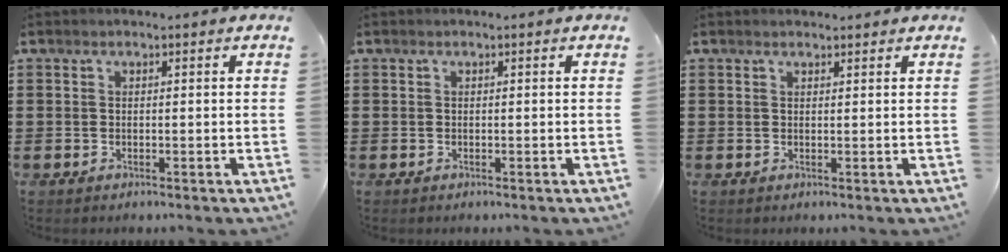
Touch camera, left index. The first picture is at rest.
{"total": 0.0}
{"total": 0.9, "force": [0.9, 0.2, 0.1], "torque": [-0.002, 0.000, 0.017]}